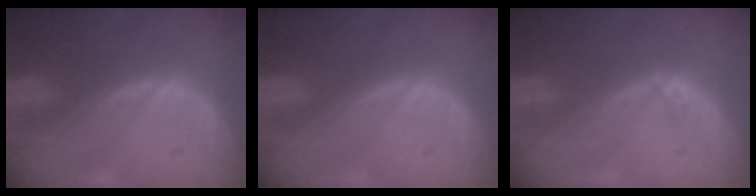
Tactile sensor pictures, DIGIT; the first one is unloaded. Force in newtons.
{"total": 0.0}
{"total": 1.2, "press": 0.9, "slide": 0.7}